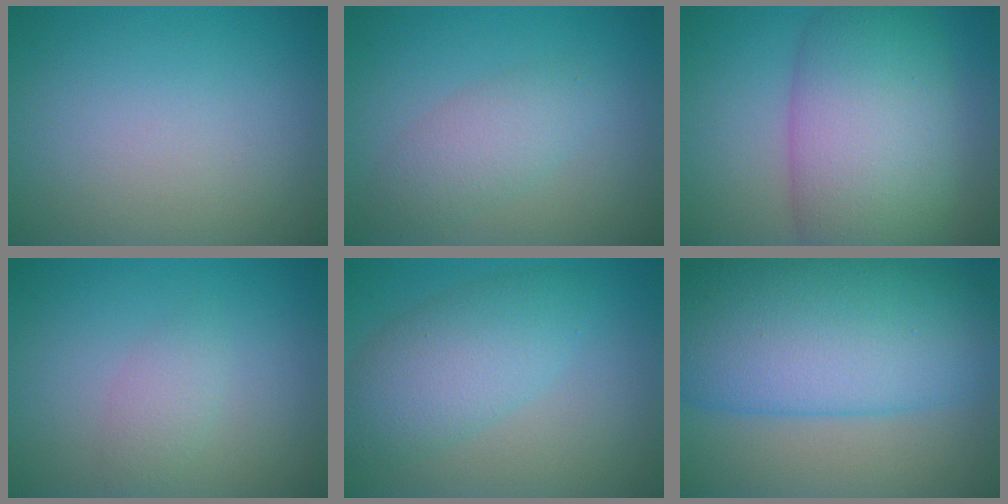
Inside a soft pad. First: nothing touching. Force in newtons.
{"total": 2.9, "press": 2.9, "slide": 0.1}
{"total": 11.0, "press": 11.0, "slide": 0.1}
{"total": 1.6, "press": 1.6, "slide": 0.1}
{"total": 5.3, "press": 5.3, "slide": 0.1}
{"total": 14.1, "press": 14.1, "slide": 0.4}